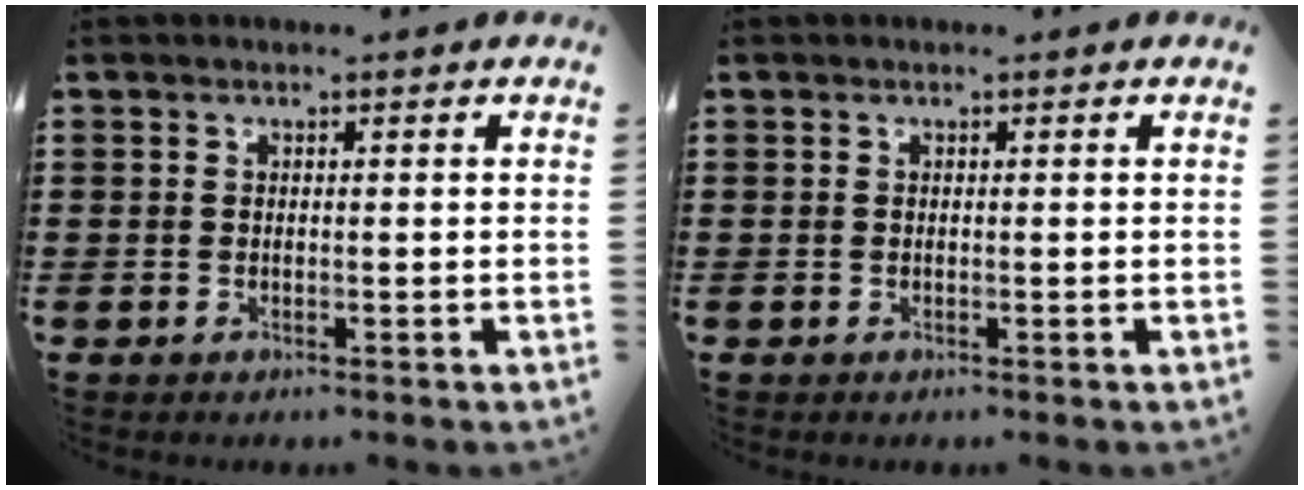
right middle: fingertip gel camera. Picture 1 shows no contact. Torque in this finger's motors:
{"motor_torque": [-0.08, 0.08, 0.04, 0.01]}